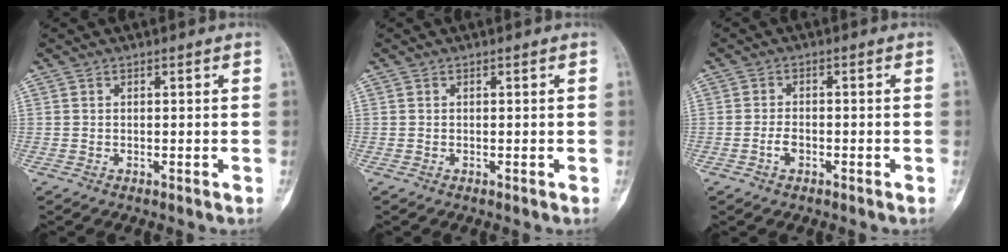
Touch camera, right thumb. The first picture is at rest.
{"total": 0.0}
{"total": 2.5, "force": [-1.2, 1.4, 1.7], "torque": [-0.035, 0.010, -0.023]}